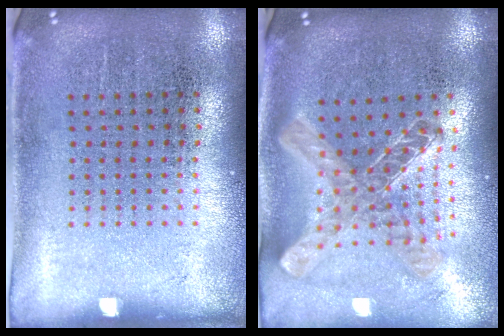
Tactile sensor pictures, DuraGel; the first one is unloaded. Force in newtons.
{"total": 1.2, "press": 1.1, "slide": 0.5}